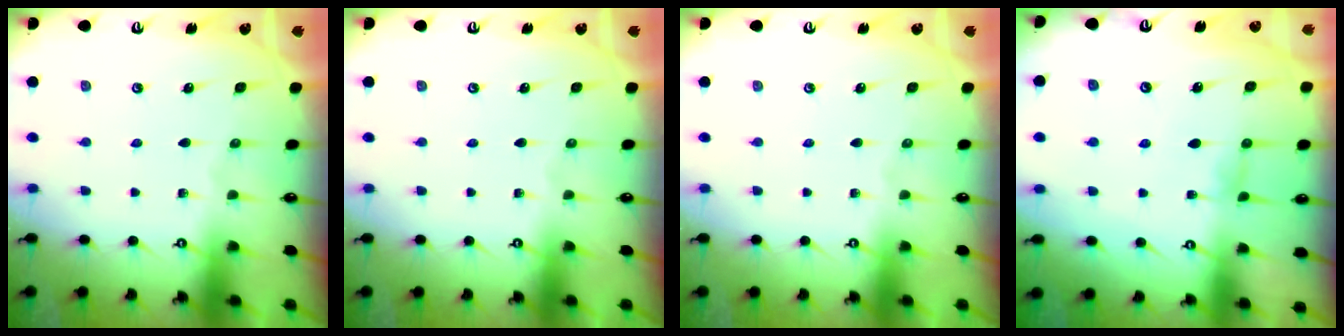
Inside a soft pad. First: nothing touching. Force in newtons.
{"total": 0.0}
{"total": 0.0}
{"total": 0.5, "press": 0.4, "slide": 0.4}